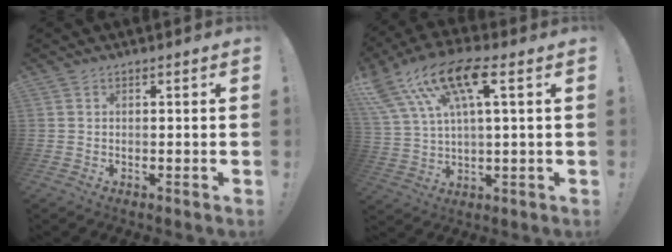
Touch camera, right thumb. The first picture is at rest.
{"total": 15.7, "force": [7.3, 6.1, 12.5], "torque": [-0.242, -0.022, 0.124]}